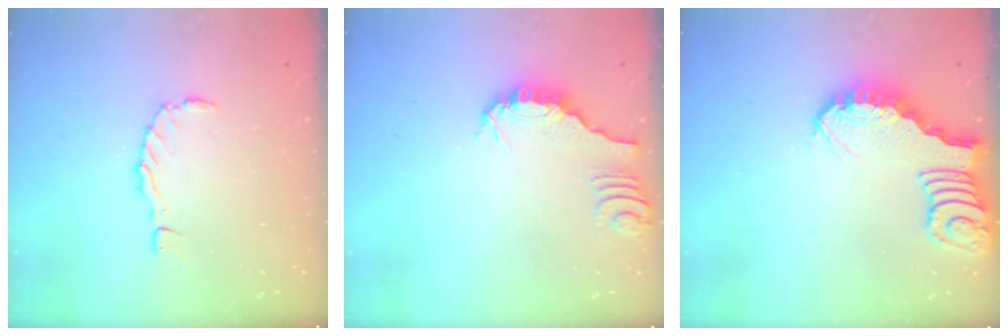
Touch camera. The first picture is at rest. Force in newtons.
{"total": 1.3, "press": 1.3, "slide": 0.3}
{"total": 2.8, "press": 2.8, "slide": 0.4}